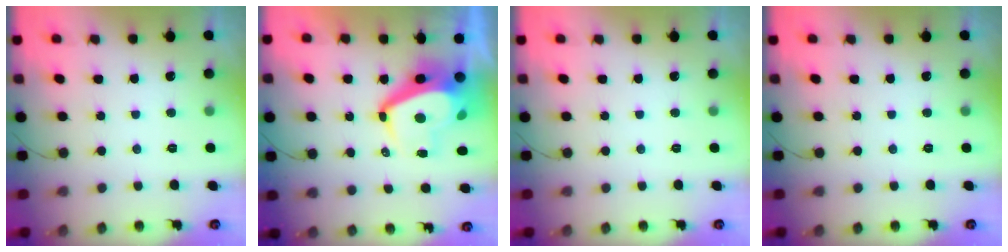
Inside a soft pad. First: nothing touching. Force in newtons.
{"total": 9.4, "press": 9.3, "slide": 1.1}
{"total": 0.0}
{"total": 0.0}